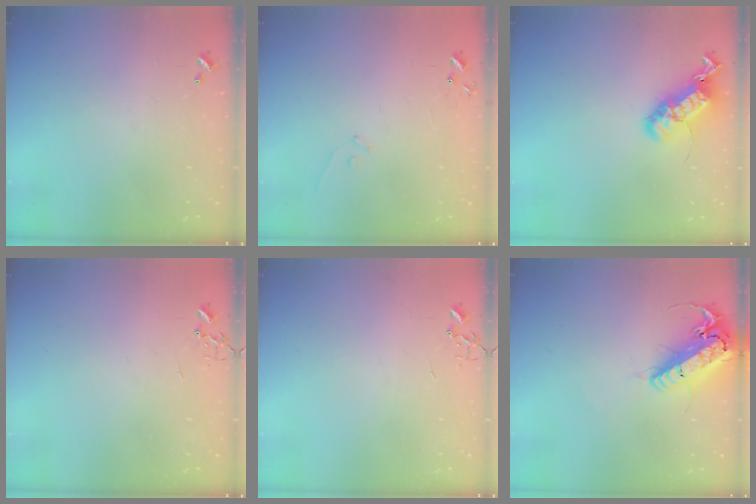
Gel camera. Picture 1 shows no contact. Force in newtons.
{"total": 7.4, "press": 7.3, "slide": 0.6}
{"total": 19.9, "press": 19.9, "slide": 0.3}
{"total": 0.0}
{"total": 0.0}
{"total": 20.0, "press": 19.6, "slide": 4.1}